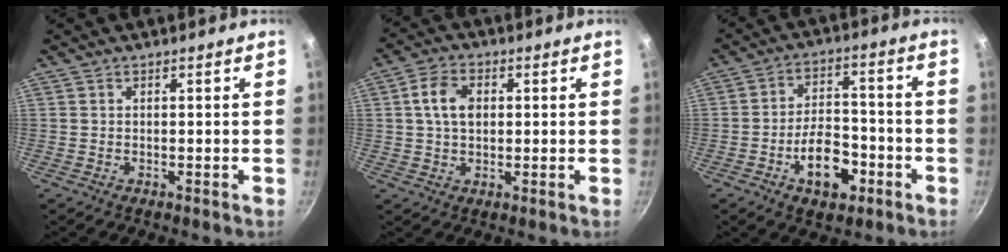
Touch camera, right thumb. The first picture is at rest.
{"total": 6.8, "force": [1.1, 4.7, 4.8], "torque": [-0.076, 0.009, 0.014]}
{"total": 11.0, "force": [-4.7, 6.3, 7.6], "torque": [-0.098, 0.034, -0.074]}